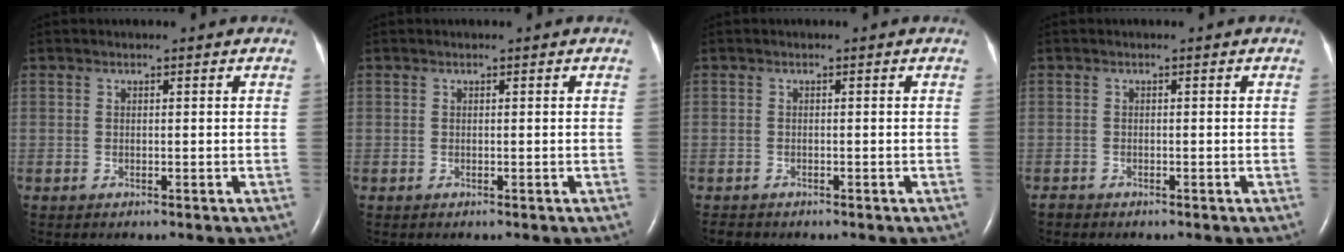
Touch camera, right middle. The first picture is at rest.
{"total": 0.0}
{"total": 1.0, "force": [-0.9, 0.4, 0.1], "torque": [-0.006, -0.002, -0.015]}
{"total": 0.6, "force": [-0.6, 0.2, 0.0], "torque": [-0.006, -0.001, -0.013]}